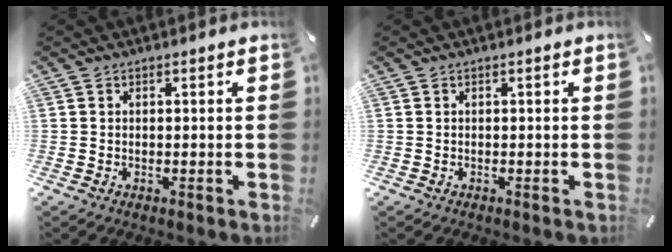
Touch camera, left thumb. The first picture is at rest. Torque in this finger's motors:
{"motor_torque": [-0.07, -0.02, -0.04, -0.01, 0.00]}